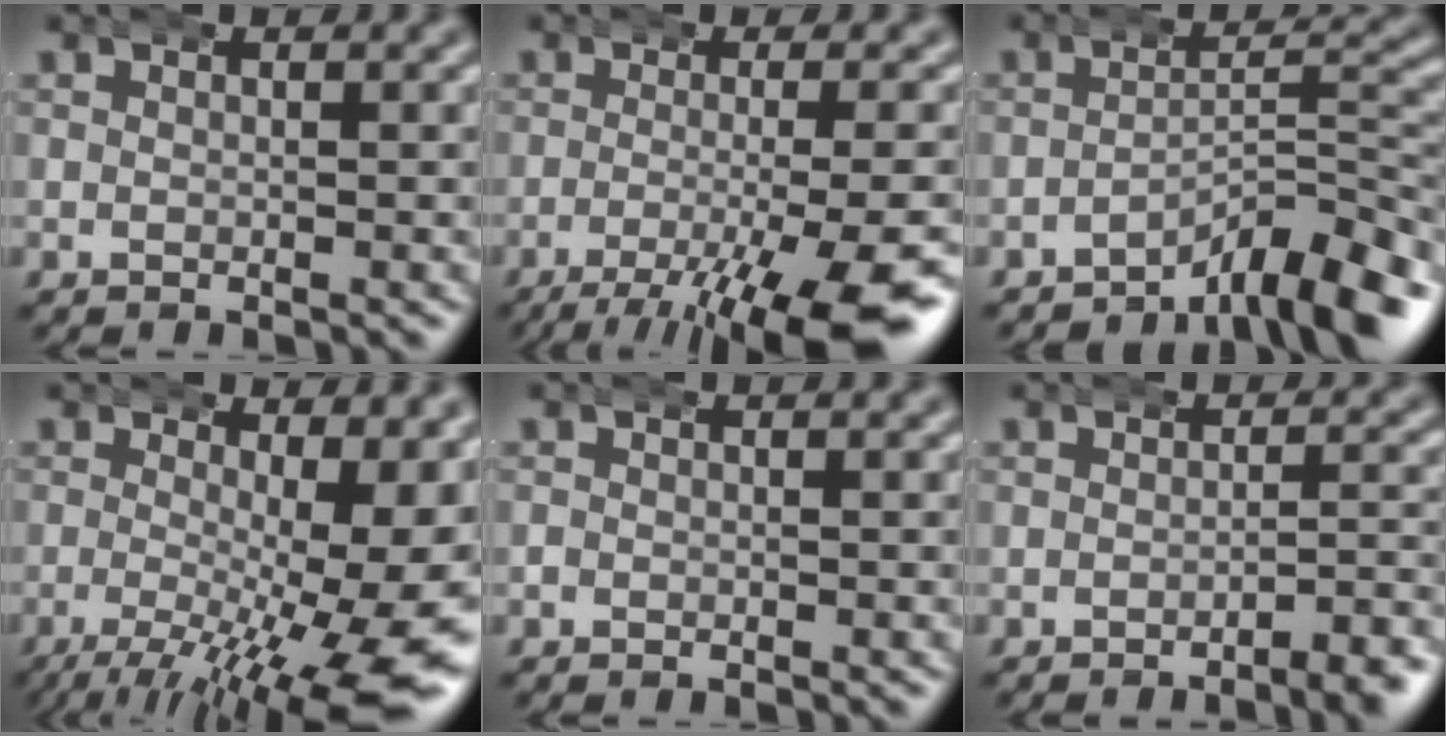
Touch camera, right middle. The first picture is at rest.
{"total": 9.6, "force": [-5.1, 3.1, 7.5], "torque": [-0.110, -0.033, -0.062]}
{"total": 6.7, "force": [-4.5, 1.6, 4.7], "torque": [-0.055, 0.000, -0.066]}
{"total": 9.9, "force": [-2.2, 4.0, 8.7], "torque": [-0.127, -0.044, -0.015]}
{"total": 0.6, "force": [-0.3, 0.5, 0.2], "torque": [-0.008, -0.003, -0.005]}
{"total": 2.8, "force": [-2.3, 0.3, 1.6], "torque": [-0.019, 0.003, -0.041]}